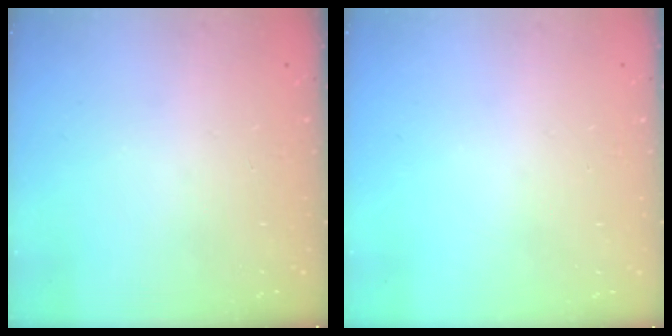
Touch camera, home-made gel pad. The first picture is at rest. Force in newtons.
{"total": 0.0}